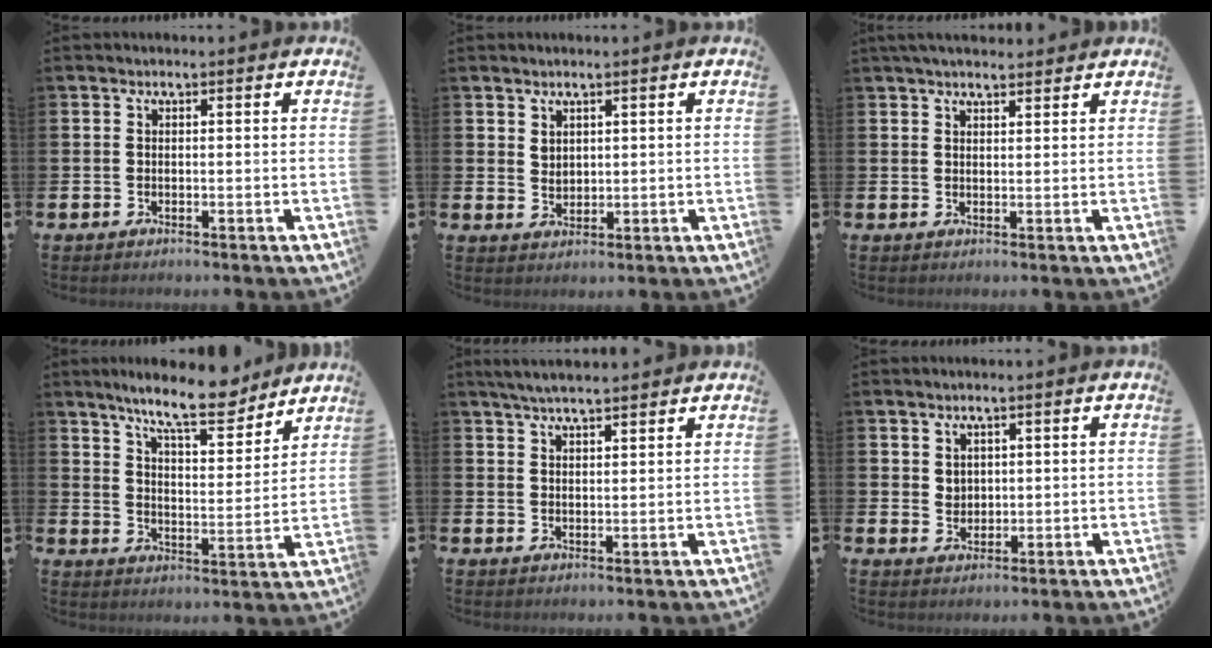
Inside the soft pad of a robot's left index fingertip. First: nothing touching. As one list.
[{"total": 2.1, "force": [1.8, 1.0, 0.3], "torque": [0.009, -0.009, 0.031]}, {"total": 2.9, "force": [2.8, 0.6, 0.7], "torque": [-0.019, -0.006, 0.051]}, {"total": 10.5, "force": [9.3, 2.1, 4.4], "torque": [-0.097, -0.046, 0.163]}, {"total": 4.1, "force": [3.8, 0.5, 1.5], "torque": [-0.037, -0.007, 0.070]}, {"total": 2.2, "force": [1.7, 1.3, 0.4], "torque": [-0.004, -0.002, 0.030]}]